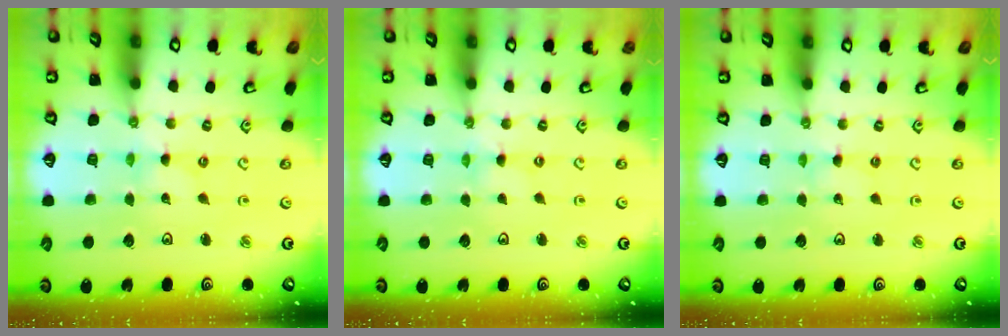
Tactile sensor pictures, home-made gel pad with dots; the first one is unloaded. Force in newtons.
{"total": 0.0}
{"total": 1.2, "press": 1.2, "slide": 0.2}